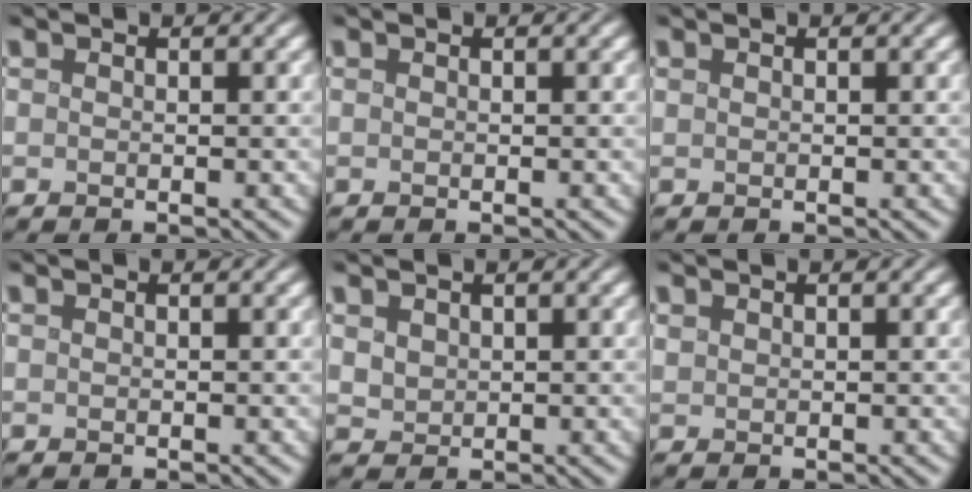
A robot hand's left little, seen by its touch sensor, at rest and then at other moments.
{"total": 0.0}
{"total": 0.0}
{"total": 0.0}
{"total": 1.6, "force": [0.5, 1.3, 0.7], "torque": [-0.015, 0.005, 0.012]}
{"total": 0.5, "force": [0.3, 0.4, 0.1], "torque": [-0.004, 0.002, 0.007]}